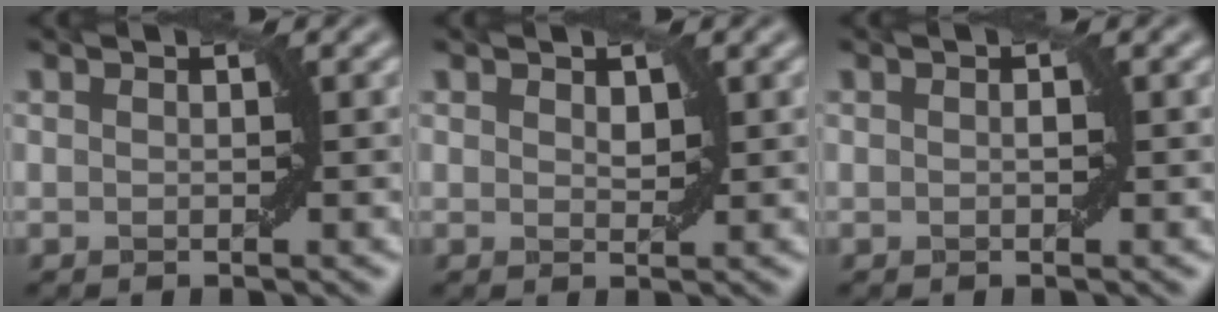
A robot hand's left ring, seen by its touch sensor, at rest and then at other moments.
{"total": 1.0, "force": [0.5, 0.6, 0.7], "torque": [-0.009, -0.001, 0.012]}
{"total": 0.5, "force": [0.0, 0.2, 0.5], "torque": [-0.004, 0.003, 0.002]}